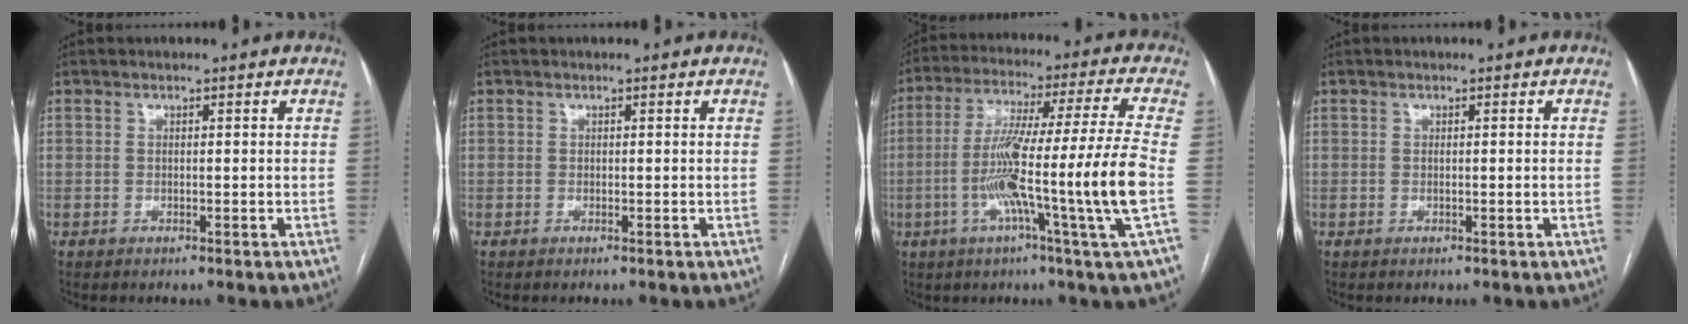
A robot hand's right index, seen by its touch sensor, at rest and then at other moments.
{"total": 0.0}
{"total": 18.2, "force": [-4.2, -2.5, 17.5], "torque": [-0.296, -0.008, -0.083]}
{"total": 0.5, "force": [-0.1, -0.1, 0.5], "torque": [-0.012, -0.001, 0.001]}